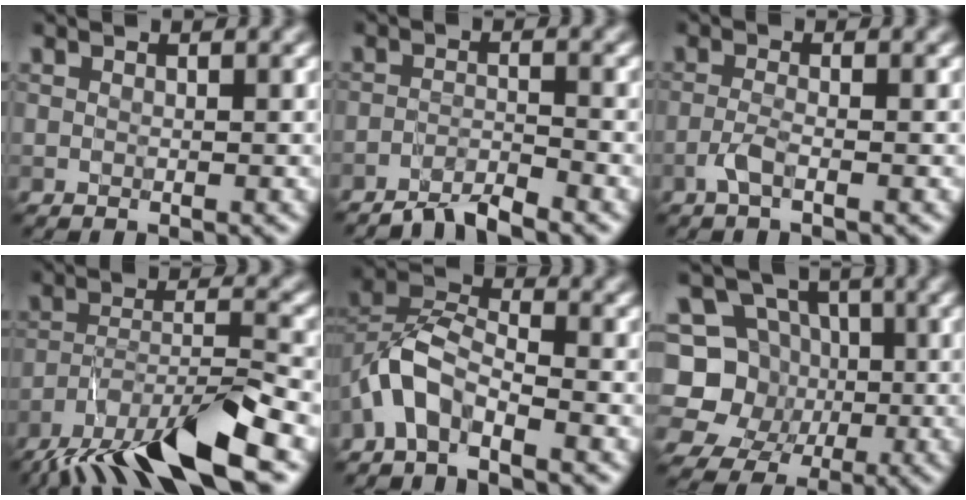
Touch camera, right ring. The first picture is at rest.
{"total": 3.4, "force": [-2.9, 0.5, 1.7], "torque": [-0.022, 0.003, -0.061]}
{"total": 1.7, "force": [-0.9, 0.4, 1.4], "torque": [-0.031, 0.003, -0.023]}
{"total": 10.7, "force": [-7.9, 2.3, 6.9], "torque": [-0.129, -0.002, -0.148]}
{"total": 4.4, "force": [-2.8, 1.8, 2.9], "torque": [-0.052, 0.011, -0.063]}
{"total": 7.2, "force": [-0.5, 6.7, 2.5], "torque": [-0.035, 0.005, -0.043]}